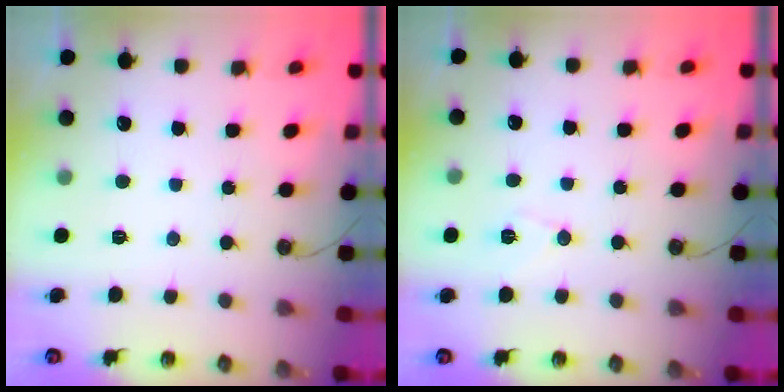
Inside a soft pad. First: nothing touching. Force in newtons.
{"total": 6.1, "press": 5.6, "slide": 2.5}